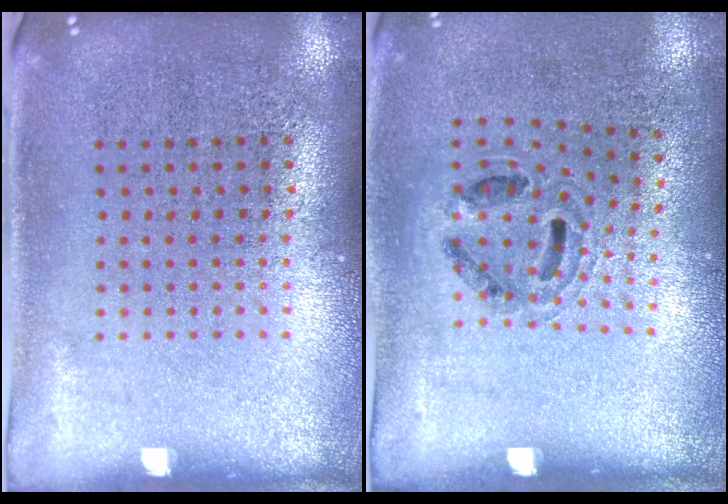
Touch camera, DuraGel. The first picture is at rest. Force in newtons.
{"total": 1.0, "press": 0.8, "slide": 0.5}